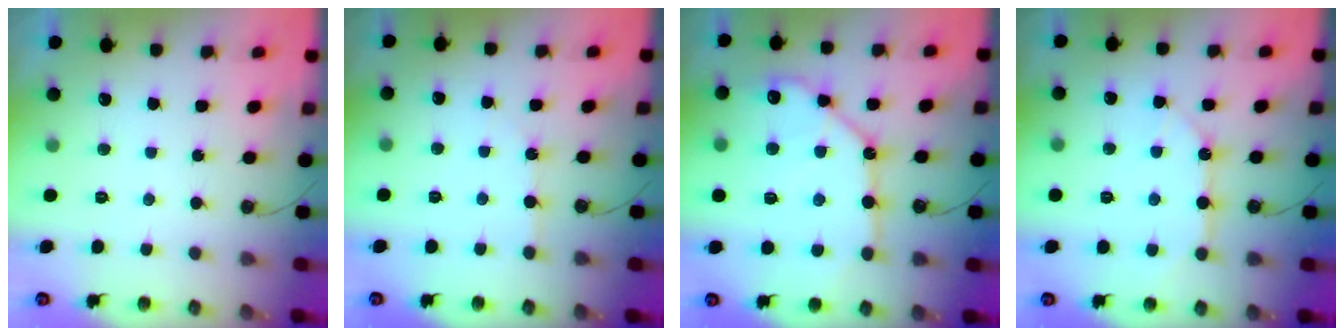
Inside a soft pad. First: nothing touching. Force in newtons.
{"total": 2.7, "press": 2.7, "slide": 0.4}
{"total": 14.9, "press": 14.8, "slide": 1.7}
{"total": 10.2, "press": 10.1, "slide": 1.1}